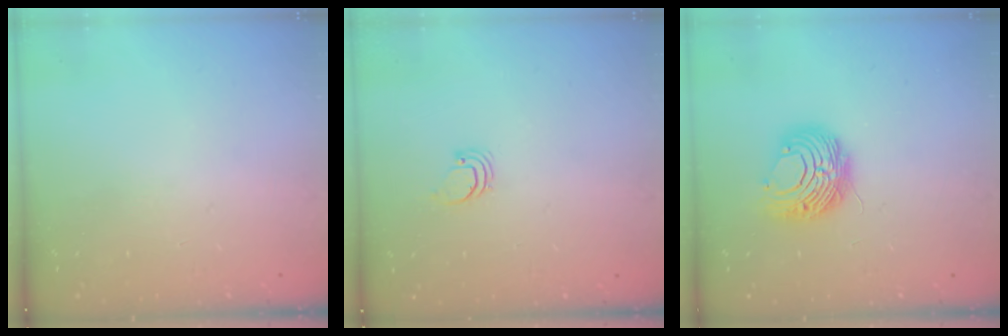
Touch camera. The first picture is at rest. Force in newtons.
{"total": 0.9, "press": 0.9, "slide": 0.1}
{"total": 8.9, "press": 8.9, "slide": 0.0}